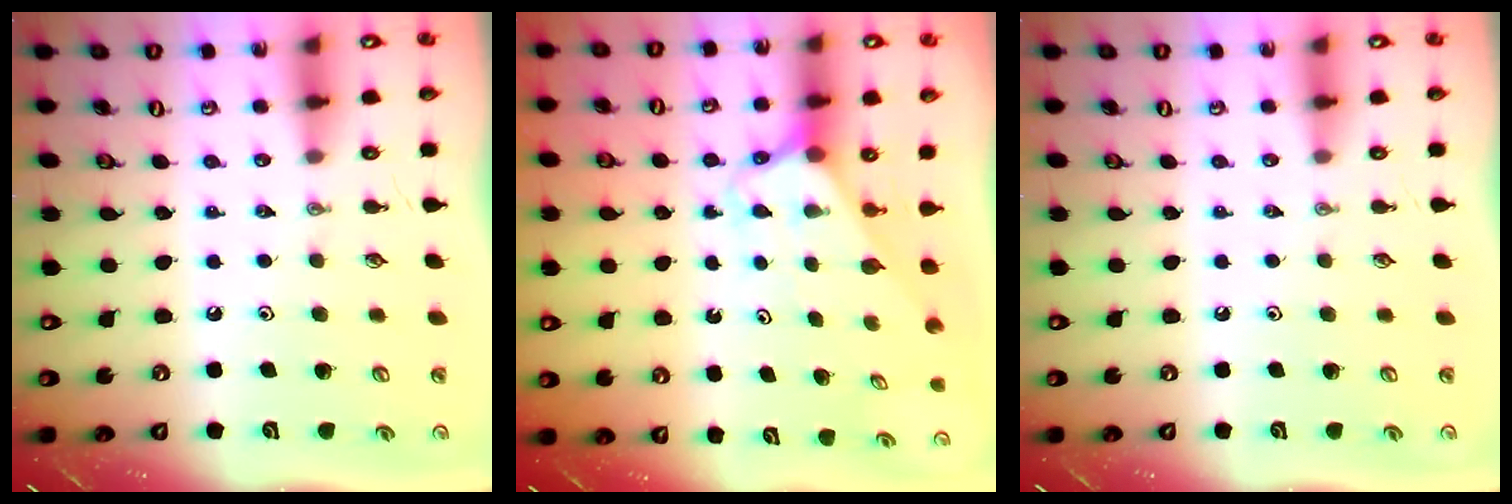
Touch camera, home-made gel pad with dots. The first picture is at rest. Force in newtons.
{"total": 2.5, "press": 2.5, "slide": 0.2}
{"total": 0.0}